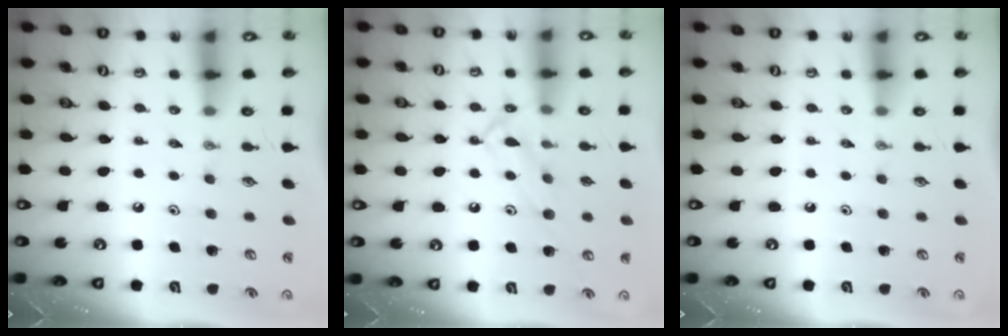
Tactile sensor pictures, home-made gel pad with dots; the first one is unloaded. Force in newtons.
{"total": 12.2, "press": 12.2, "slide": 0.7}
{"total": 0.0}